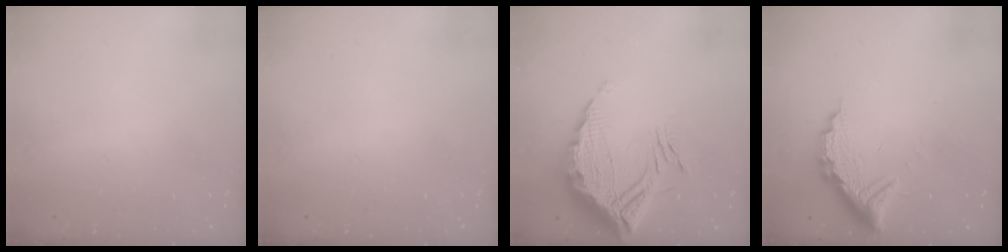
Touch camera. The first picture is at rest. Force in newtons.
{"total": 0.0}
{"total": 16.5, "press": 16.5, "slide": 1.5}
{"total": 11.9, "press": 11.9, "slide": 0.7}